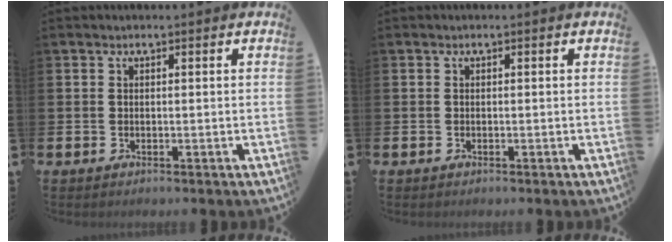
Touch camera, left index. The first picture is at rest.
{"total": 0.0}